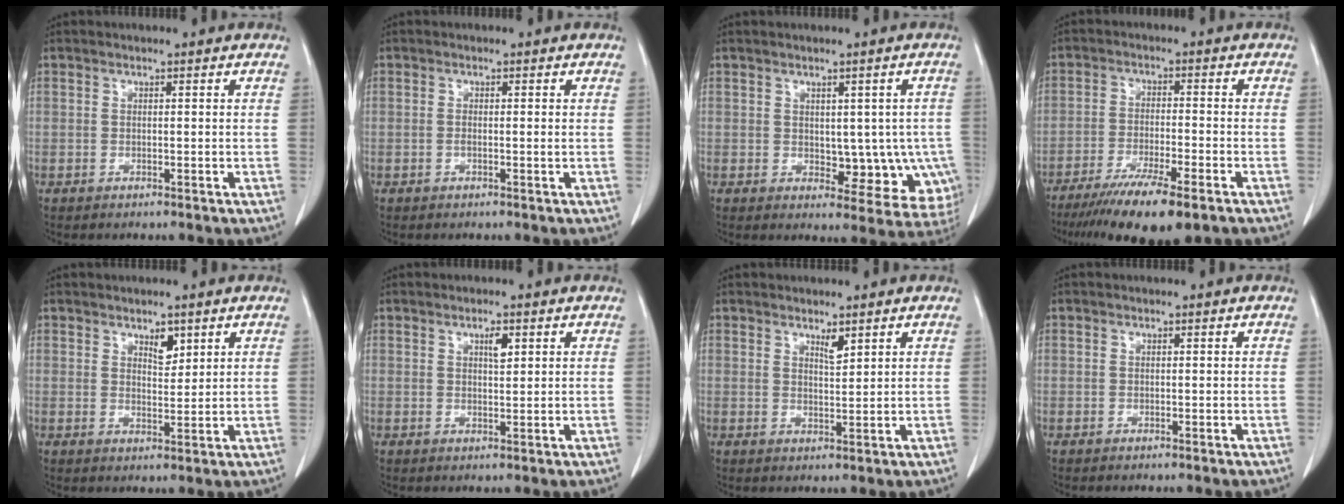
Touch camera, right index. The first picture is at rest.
{"total": 1.0, "force": [-0.2, 0.1, 1.0], "torque": [-0.016, -0.001, -0.002]}
{"total": 9.0, "force": [-1.4, 5.4, 7.1], "torque": [-0.057, 0.010, -0.005]}
{"total": 12.1, "force": [-8.7, 1.3, 8.3], "torque": [-0.135, -0.030, -0.139]}
{"total": 2.7, "force": [1.8, 1.2, 1.7], "torque": [-0.026, -0.006, 0.033]}
{"total": 2.1, "force": [1.0, 0.6, 1.7], "torque": [-0.030, -0.002, 0.016]}
{"total": 2.0, "force": [1.5, 0.4, 1.3], "torque": [-0.025, -0.006, 0.029]}
{"total": 0.0}